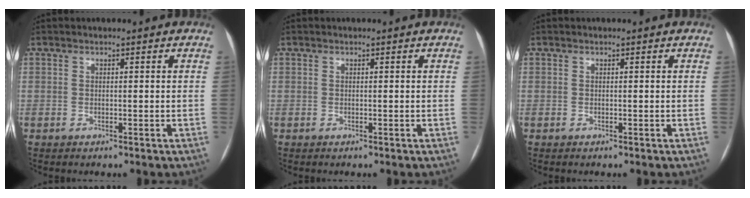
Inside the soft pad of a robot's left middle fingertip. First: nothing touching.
{"total": 0.0}
{"total": 0.0}